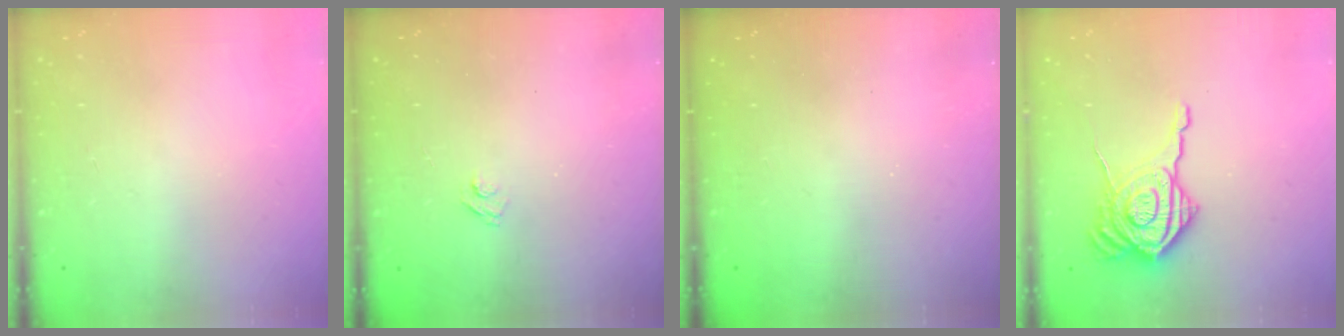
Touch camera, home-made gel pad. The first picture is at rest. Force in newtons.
{"total": 2.7, "press": 2.5, "slide": 0.9}
{"total": 2.5, "press": 2.4, "slide": 0.8}
{"total": 16.7, "press": 16.6, "slide": 1.2}